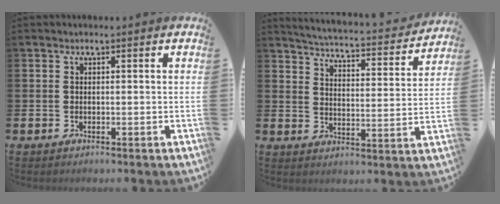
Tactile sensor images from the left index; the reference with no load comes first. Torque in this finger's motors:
{"motor_torque": [0.81, -1.33, 0.06, 0.01]}